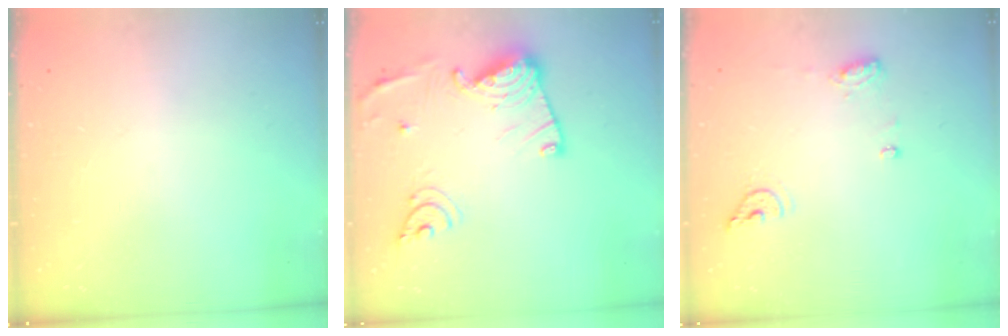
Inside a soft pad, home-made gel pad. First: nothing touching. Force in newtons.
{"total": 17.0, "press": 16.9, "slide": 1.7}
{"total": 7.9, "press": 7.8, "slide": 1.1}